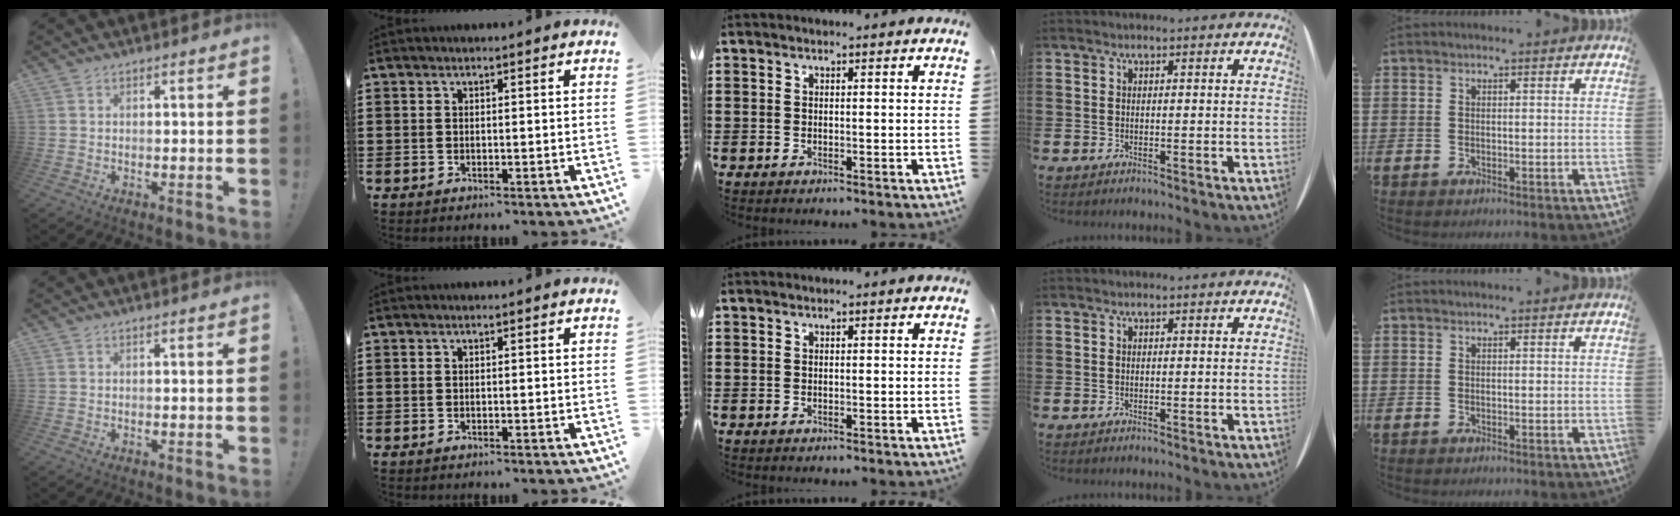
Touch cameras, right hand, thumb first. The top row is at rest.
{}